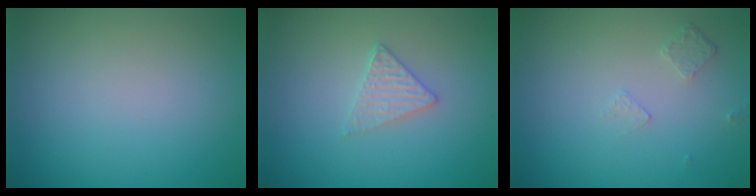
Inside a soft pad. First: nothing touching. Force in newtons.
{"total": 1.8, "press": 1.8, "slide": 0.3}
{"total": 0.8, "press": 0.6, "slide": 0.5}